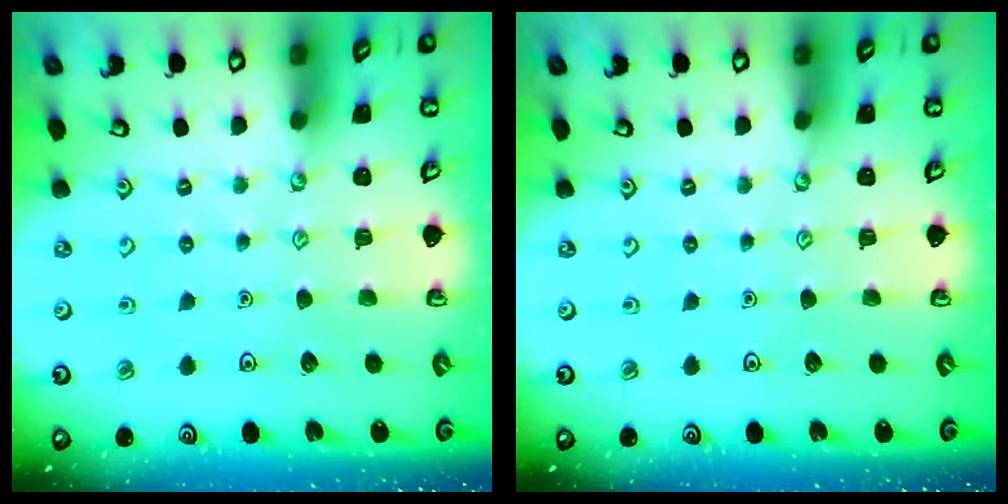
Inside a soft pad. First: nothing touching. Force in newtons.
{"total": 0.0}